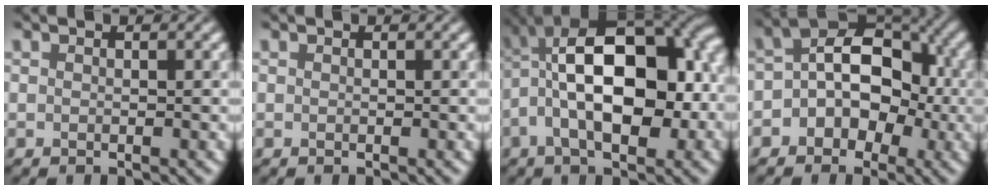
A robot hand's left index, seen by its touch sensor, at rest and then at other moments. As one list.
[{"total": 0.0}, {"total": 17.2, "force": [-0.3, 8.6, 14.9], "torque": [-0.210, 0.036, -0.021]}, {"total": 8.3, "force": [-1.3, 6.3, 5.2], "torque": [-0.029, 0.032, -0.049]}]